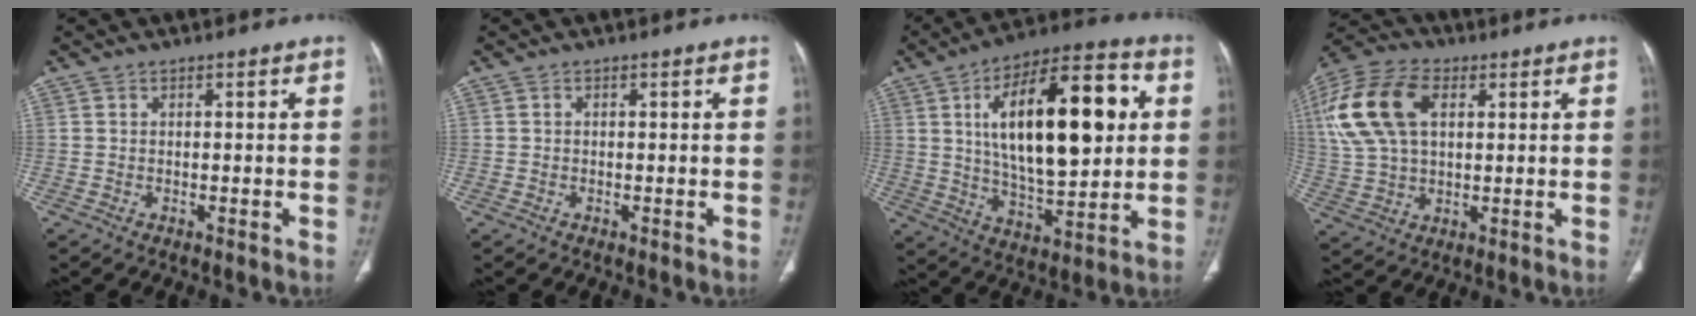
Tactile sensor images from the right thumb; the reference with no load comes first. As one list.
[{"total": 0.0}, {"total": 25.4, "force": [5.2, 10.8, 22.4], "torque": [-0.331, -0.002, 0.077]}, {"total": 17.5, "force": [5.0, 10.7, 12.9], "torque": [-0.271, 0.013, 0.092]}]